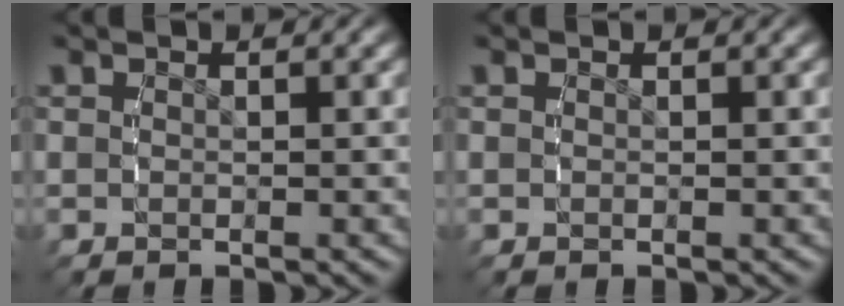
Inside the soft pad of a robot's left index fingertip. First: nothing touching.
{"total": 0.0}